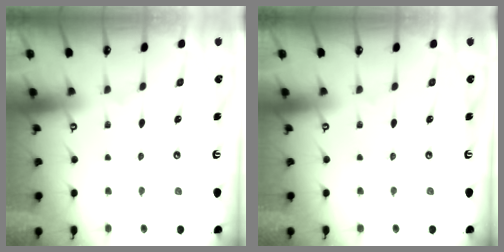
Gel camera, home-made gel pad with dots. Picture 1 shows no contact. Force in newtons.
{"total": 0.0}